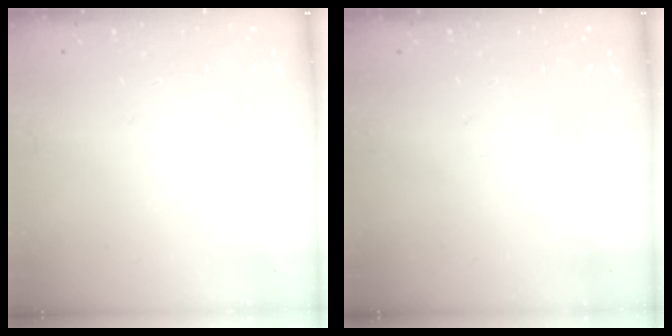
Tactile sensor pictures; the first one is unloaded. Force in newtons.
{"total": 0.0}